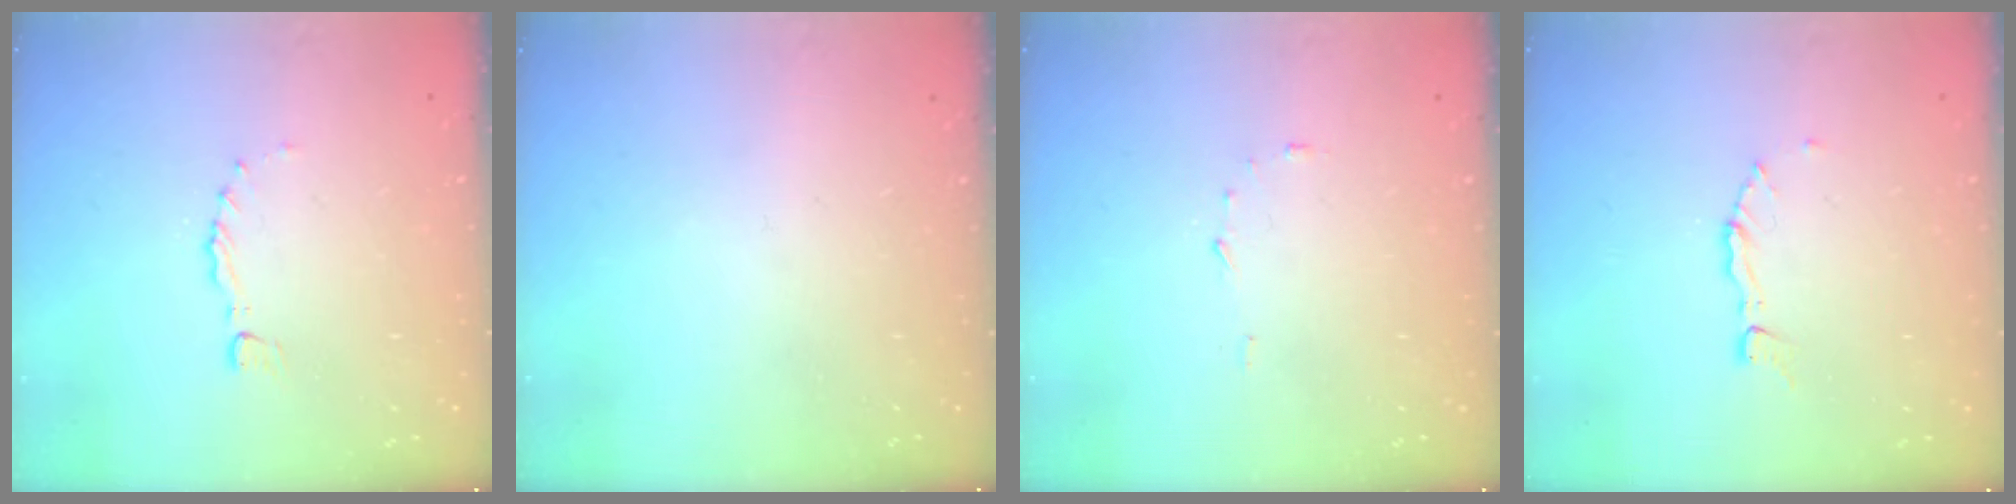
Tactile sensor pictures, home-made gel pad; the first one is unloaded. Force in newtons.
{"total": 0.0}
{"total": 4.1, "press": 4.1, "slide": 0.2}
{"total": 2.8, "press": 2.8, "slide": 0.2}